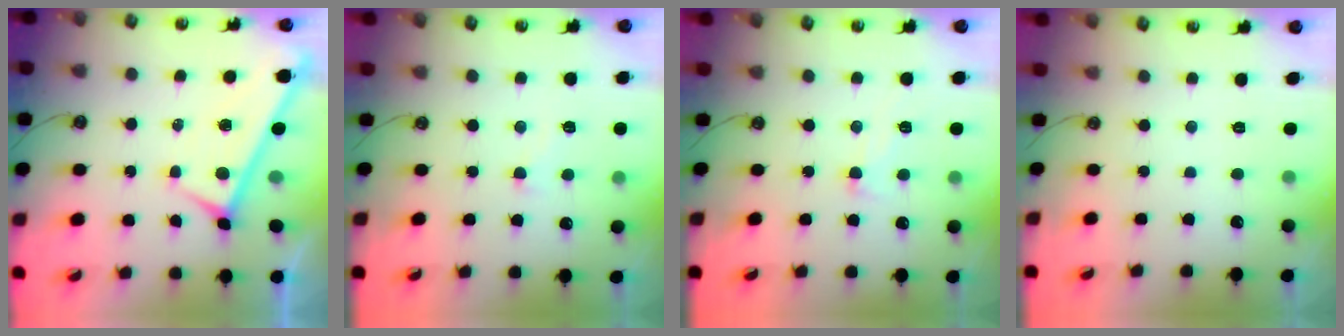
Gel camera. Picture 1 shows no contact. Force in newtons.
{"total": 4.1, "press": 4.1, "slide": 0.5}
{"total": 6.2, "press": 6.1, "slide": 0.7}
{"total": 0.0}